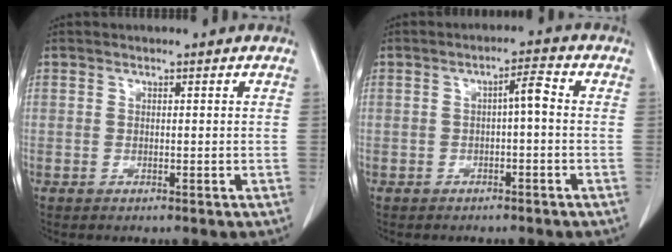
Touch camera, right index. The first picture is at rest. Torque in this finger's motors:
{"motor_torque": [0.31, -0.12, 0.11, 0.03]}